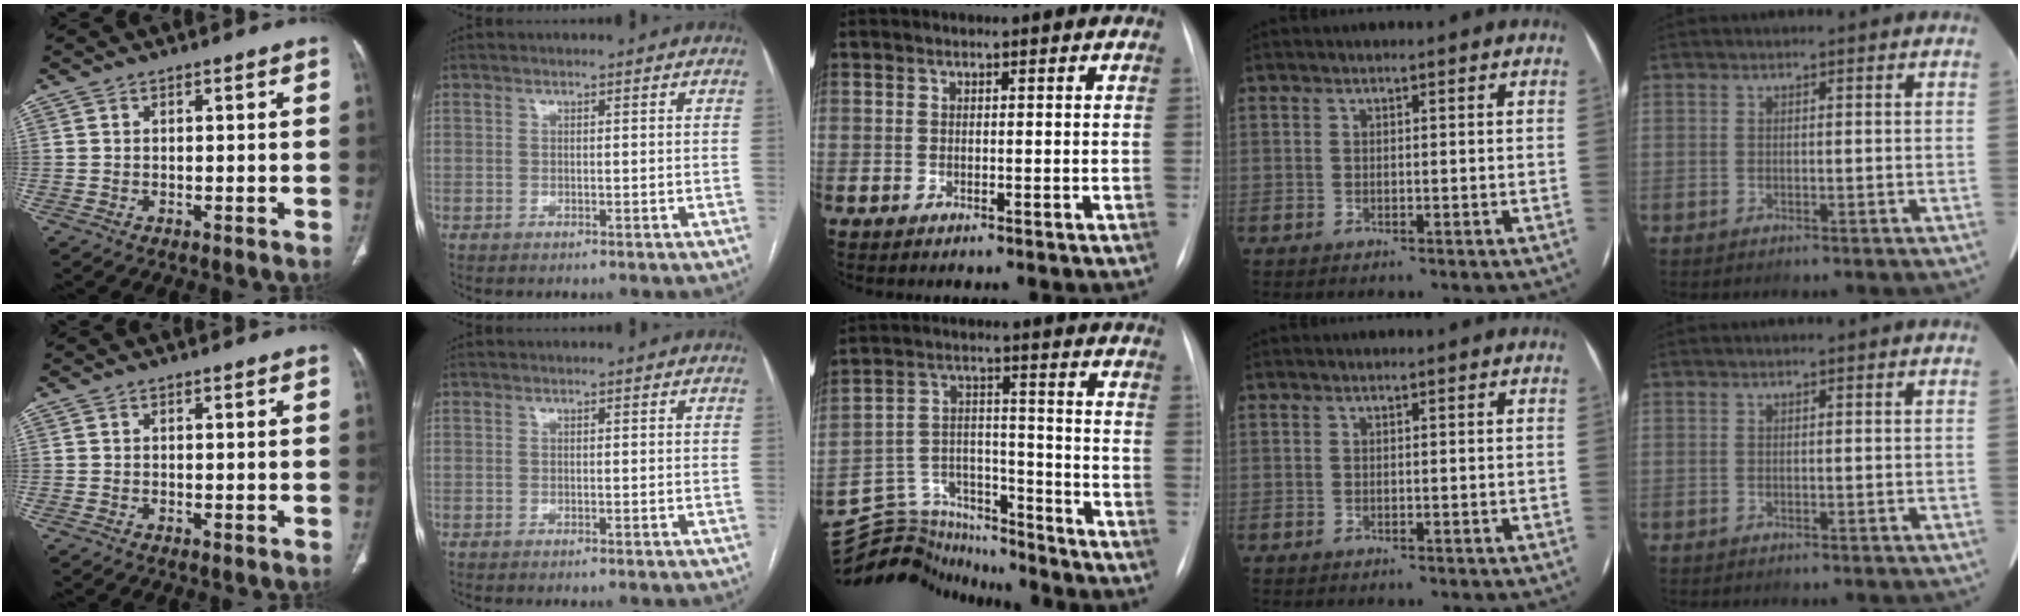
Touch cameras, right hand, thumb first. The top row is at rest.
{"middle": {"total": 15.3, "force": [-15.1, 2.5, 0.8], "torque": [-0.019, 0.045, -0.249]}}